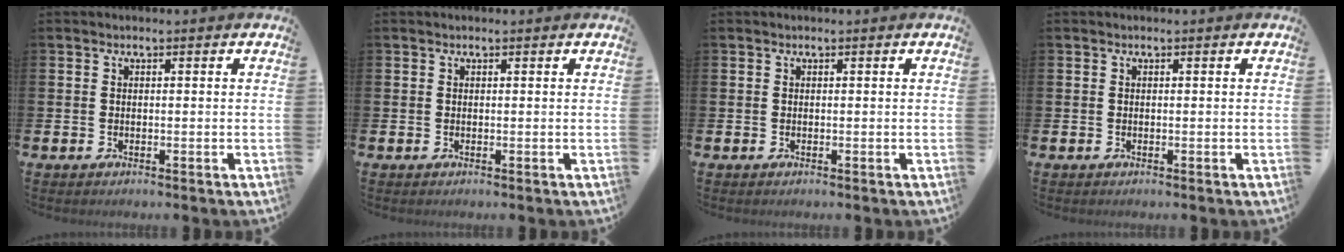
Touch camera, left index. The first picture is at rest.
{"total": 0.0}
{"total": 0.0}
{"total": 0.0}